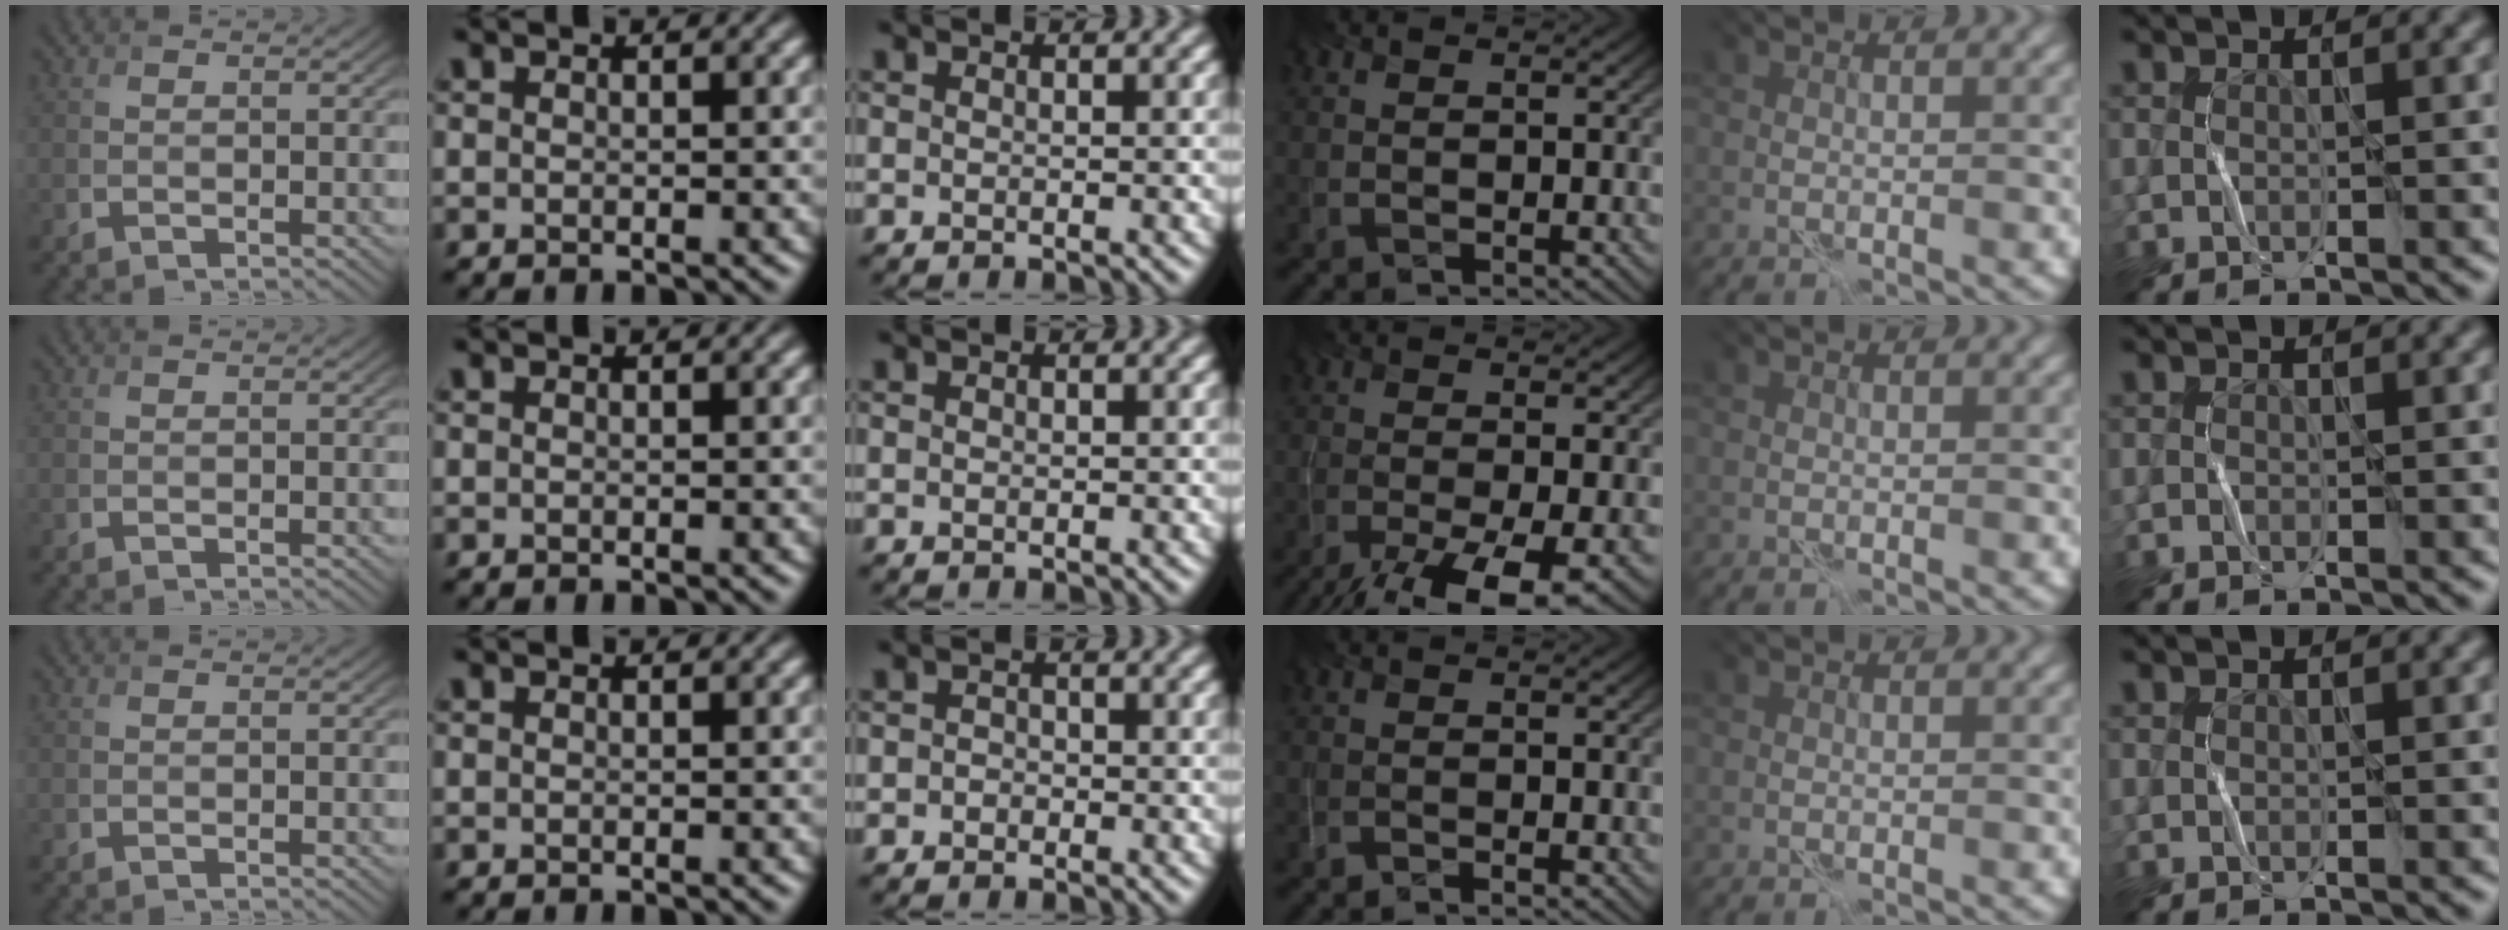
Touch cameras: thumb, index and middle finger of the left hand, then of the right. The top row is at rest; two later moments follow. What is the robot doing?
{"motion": "fold", "object": "bubble wrap"}